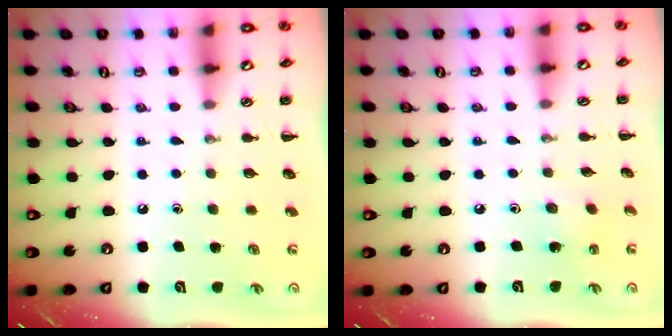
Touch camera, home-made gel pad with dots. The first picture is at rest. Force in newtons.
{"total": 1.8, "press": 1.7, "slide": 0.7}